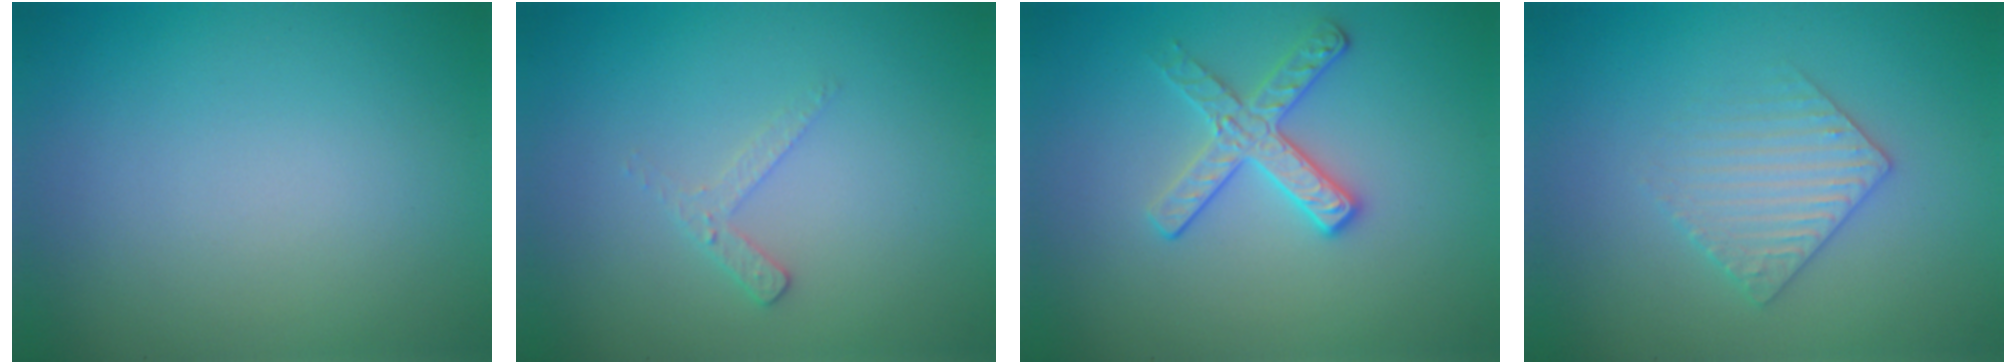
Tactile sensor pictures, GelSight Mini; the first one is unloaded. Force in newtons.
{"total": 1.6, "press": 1.5, "slide": 0.4}
{"total": 2.8, "press": 2.7, "slide": 0.5}
{"total": 3.0, "press": 2.9, "slide": 0.6}